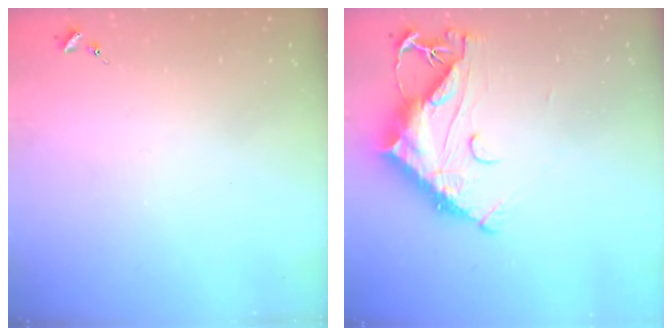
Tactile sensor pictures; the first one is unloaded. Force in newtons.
{"total": 15.1, "press": 15.1, "slide": 1.2}